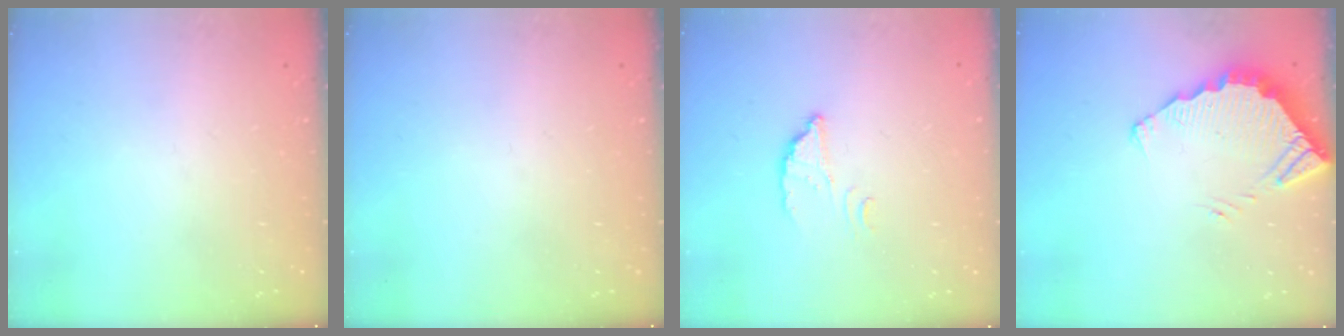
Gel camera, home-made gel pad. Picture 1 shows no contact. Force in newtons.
{"total": 0.0}
{"total": 2.8, "press": 2.8, "slide": 0.1}
{"total": 3.8, "press": 3.8, "slide": 0.3}